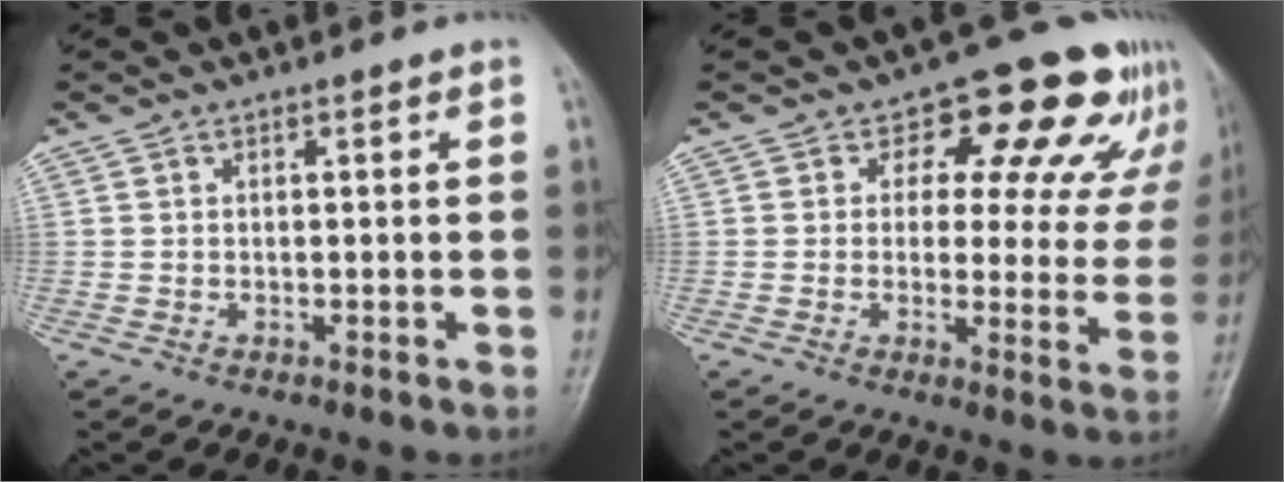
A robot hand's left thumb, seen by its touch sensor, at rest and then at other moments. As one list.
[{"total": 14.5, "force": [8.4, 8.5, 8.3], "torque": [-0.038, -0.029, 0.086]}]